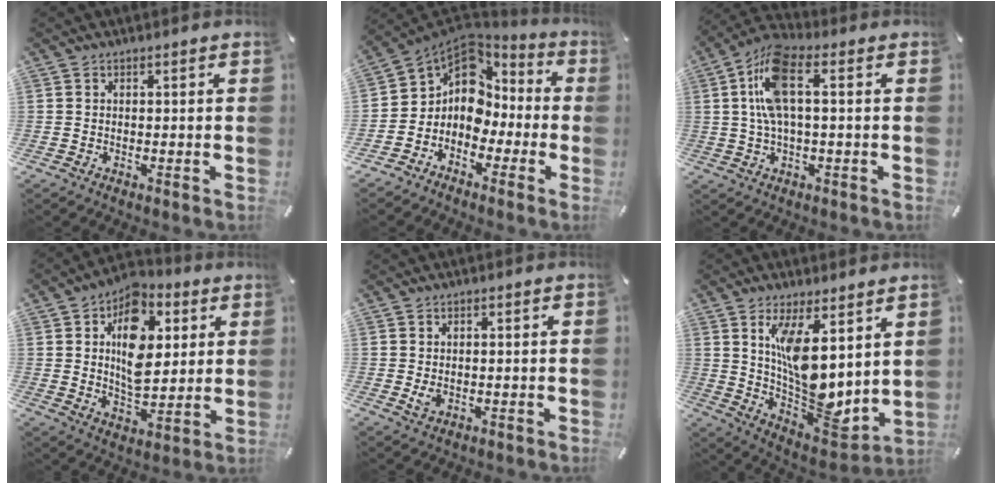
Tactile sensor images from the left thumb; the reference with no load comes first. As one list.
[{"total": 8.6, "force": [0.6, 8.2, 2.5], "torque": [-0.072, -0.022, 0.015]}, {"total": 10.8, "force": [1.8, 4.2, 9.8], "torque": [-0.214, -0.005, 0.028]}, {"total": 14.8, "force": [4.2, 10.2, 9.8], "torque": [-0.141, -0.014, 0.072]}, {"total": 2.1, "force": [-0.1, 1.3, 1.7], "torque": [-0.039, 0.001, -0.004]}, {"total": 13.5, "force": [5.1, 6.0, 10.9], "torque": [-0.180, -0.063, 0.096]}]